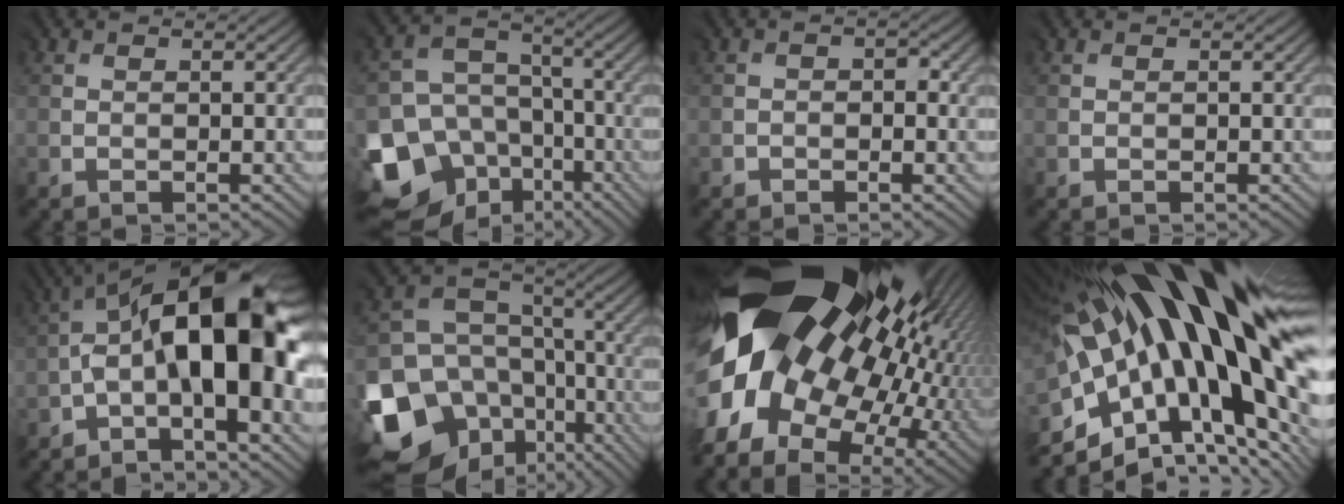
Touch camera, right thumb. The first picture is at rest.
{"total": 17.0, "force": [-8.2, 13.5, 6.2], "torque": [-0.175, -0.051, -0.128]}
{"total": 0.9, "force": [-0.5, 0.7, 0.2], "torque": [-0.001, -0.002, -0.011]}
{"total": 0.0}
{"total": 15.9, "force": [-0.9, 6.2, 14.6], "torque": [-0.239, 0.030, -0.023]}
{"total": 19.0, "force": [-8.3, 14.9, 8.3], "torque": [-0.205, -0.044, -0.117]}
{"total": 21.8, "force": [2.4, 14.8, 15.8], "torque": [-0.295, -0.039, 0.032]}
{"total": 21.4, "force": [3.2, 9.0, 19.1], "torque": [-0.318, -0.032, 0.064]}